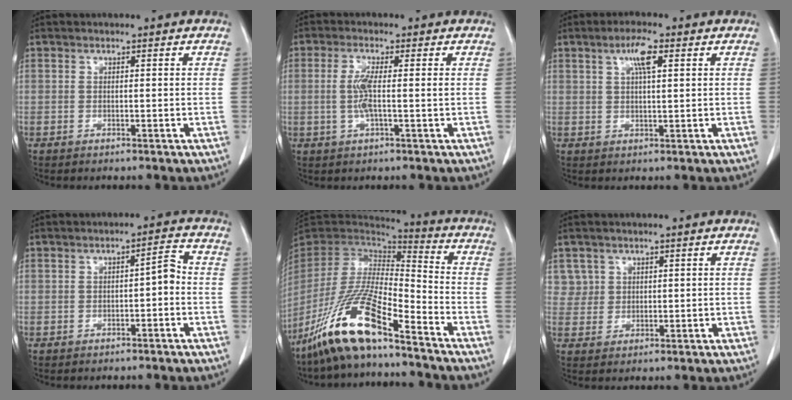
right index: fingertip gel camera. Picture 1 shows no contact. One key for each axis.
{"total": 3.8, "fx": -0.1, "fy": 0.3, "fz": 3.8, "tx": -0.083, "ty": -0.002, "tz": -0.004}
{"total": 4.3, "fx": 1.9, "fy": 0.6, "fz": 3.9, "tx": -0.074, "ty": 0.004, "tz": 0.033}
{"total": 3.0, "fx": -0.8, "fy": 0.9, "fz": 2.7, "tx": -0.038, "ty": 0.013, "tz": -0.010}
{"total": 15.7, "fx": -10.9, "fy": 2.3, "fz": 11.0, "tx": -0.214, "ty": -0.019, "tz": -0.208}
{"total": 3.0, "fx": 1.5, "fy": 2.6, "fz": -0.4, "tx": 0.021, "ty": 0.008, "tz": 0.025}